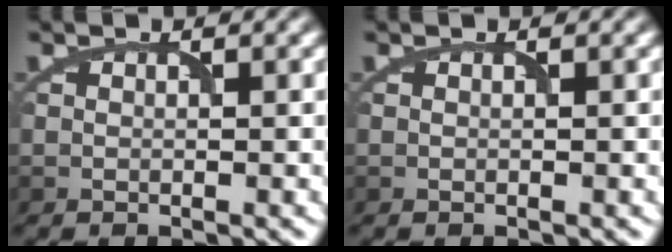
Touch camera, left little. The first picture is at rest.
{"total": 0.0}